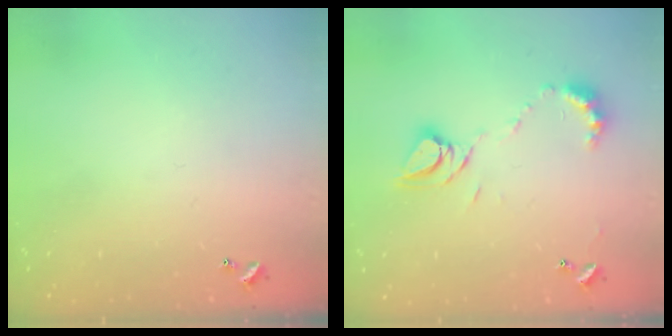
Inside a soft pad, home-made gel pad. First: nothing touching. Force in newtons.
{"total": 9.0, "press": 9.0, "slide": 0.9}